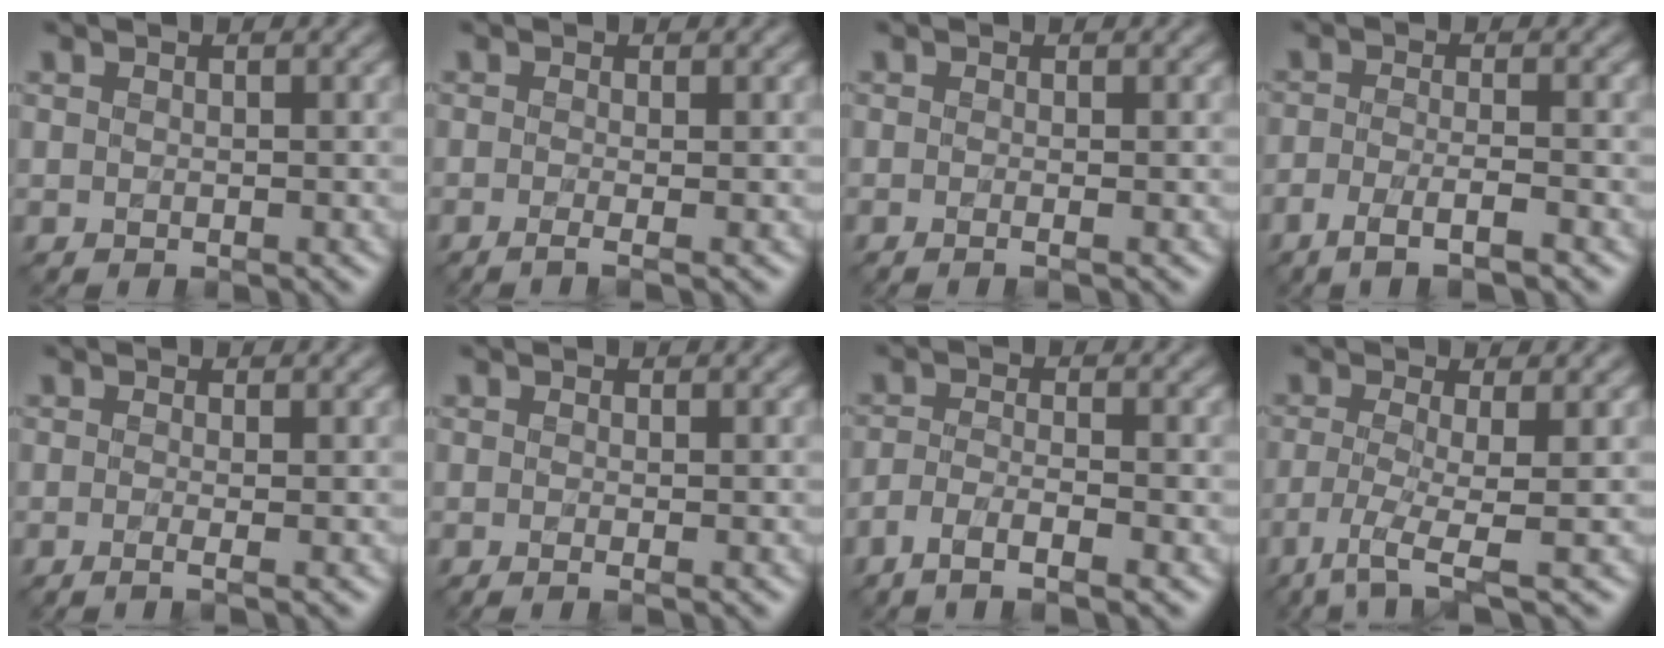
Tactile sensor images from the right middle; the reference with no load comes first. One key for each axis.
{"total": 2.0, "fx": -0.6, "fy": 0.7, "fz": 1.8, "tx": -0.018, "ty": -0.007, "tz": -0.019}
{"total": 1.4, "fx": -0.3, "fy": 0.6, "fz": 1.2, "tx": -0.011, "ty": -0.010, "tz": -0.019}
{"total": 3.6, "fx": -2.2, "fy": 0.7, "fz": 2.7, "tx": -0.052, "ty": -0.006, "tz": -0.048}
{"total": 2.0, "fx": -0.4, "fy": 0.9, "fz": 1.8, "tx": -0.018, "ty": -0.010, "tz": -0.022}
{"total": 1.5, "fx": -0.4, "fy": 0.6, "fz": 1.3, "tx": -0.011, "ty": -0.009, "tz": -0.017}
{"total": 3.4, "fx": -2.2, "fy": 0.7, "fz": 2.4, "tx": -0.049, "ty": -0.004, "tz": -0.050}
{"total": 4.0, "fx": -1.9, "fy": 0.5, "fz": 3.5, "tx": -0.070, "ty": -0.012, "tz": -0.047}